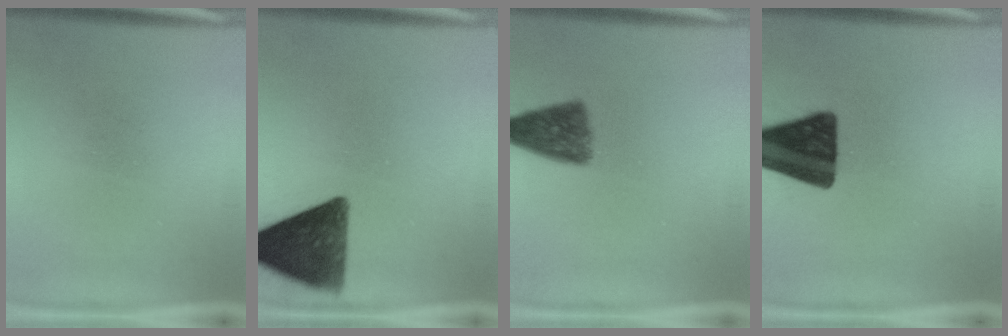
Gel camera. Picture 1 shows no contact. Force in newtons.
{"total": 12.0}
{"total": 7.3}
{"total": 16.4}